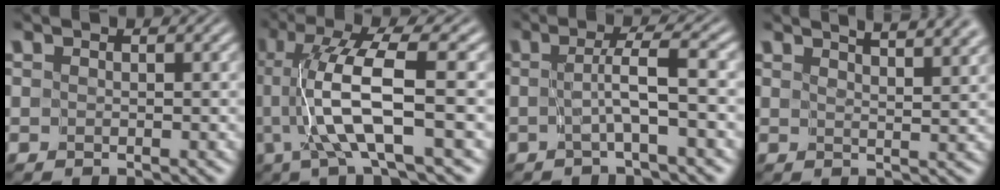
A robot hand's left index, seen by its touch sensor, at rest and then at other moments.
{"total": 7.5, "force": [-0.3, 1.3, 7.4], "torque": [-0.134, 0.007, -0.003]}
{"total": 3.0, "force": [-0.6, -0.1, 2.9], "torque": [-0.051, 0.002, -0.013]}
{"total": 7.4, "force": [5.7, 2.1, 4.1], "torque": [-0.021, 0.027, 0.043]}